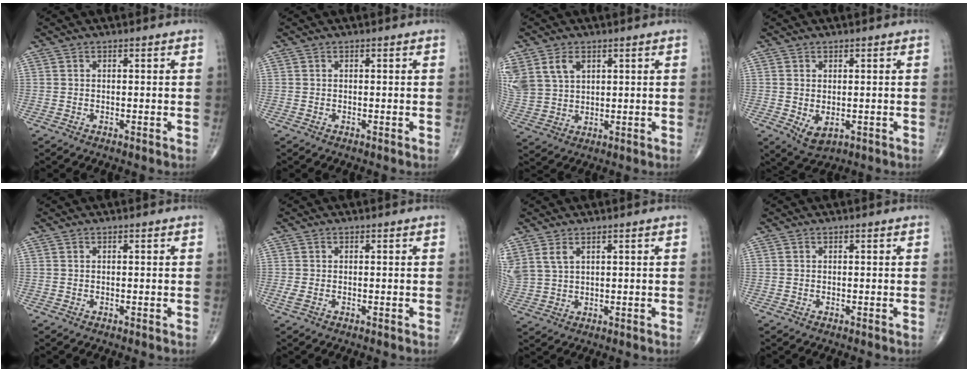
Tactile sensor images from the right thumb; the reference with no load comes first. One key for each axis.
{"total": 0.0}
{"total": 11.3, "fx": 5.0, "fy": 7.8, "fz": 6.5, "tx": -0.148, "ty": -0.002, "tz": 0.112}
{"total": 4.0, "fx": -0.6, "fy": 2.4, "fz": 3.1, "tx": -0.048, "ty": -0.008, "tz": 0.003}
{"total": 0.0}
{"total": 1.2, "fx": -0.4, "fy": 0.5, "fz": 1.0, "tx": -0.032, "ty": -0.002, "tz": -0.008}
{"total": 6.1, "fx": 3.1, "fy": 3.4, "fz": 3.9, "tx": -0.094, "ty": -0.002, "tz": 0.077}
{"total": 0.0}